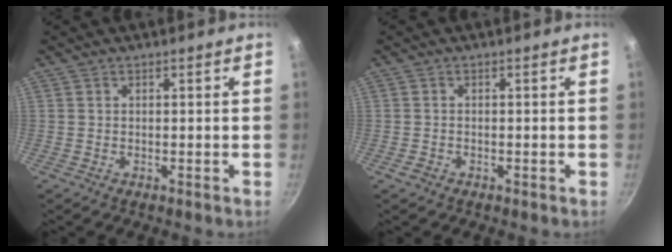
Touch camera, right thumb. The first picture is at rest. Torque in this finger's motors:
{"motor_torque": [0.23, 0.01, 0.01, -0.28, -0.02]}